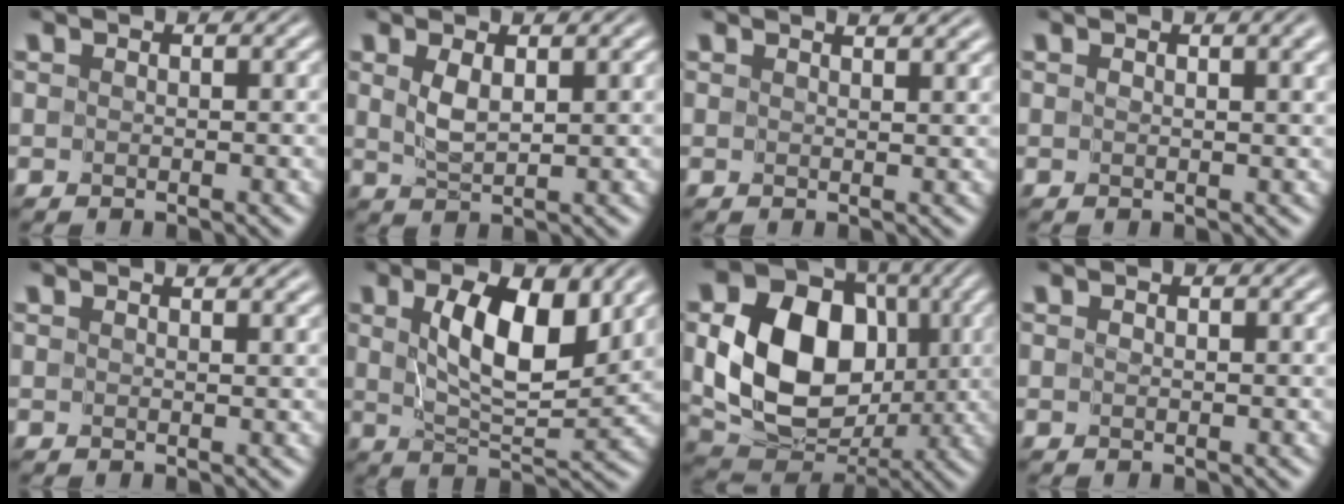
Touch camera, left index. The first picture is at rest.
{"total": 1.4, "force": [0.4, 0.4, 1.3], "torque": [-0.032, -0.002, 0.018]}
{"total": 2.9, "force": [2.4, 0.9, 1.4], "torque": [0.000, 0.017, 0.009]}
{"total": 3.3, "force": [1.7, 1.2, 2.6], "torque": [-0.012, 0.011, 0.012]}
{"total": 2.0, "force": [1.6, 0.6, 1.0], "torque": [-0.001, 0.004, 0.011]}
{"total": 7.4, "force": [1.9, 3.2, 6.4], "torque": [-0.114, -0.005, 0.041]}
{"total": 11.1, "force": [0.1, 8.4, 7.3], "torque": [-0.137, -0.013, 0.010]}
{"total": 0.0}